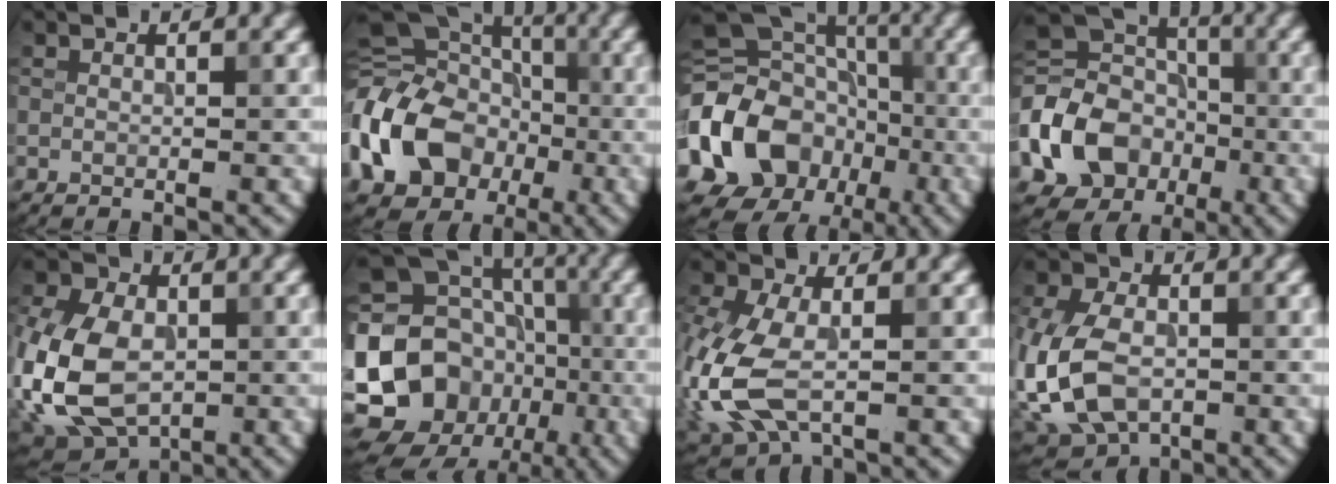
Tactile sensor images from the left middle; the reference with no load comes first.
{"total": 15.3, "force": [-4.0, 11.7, 9.0], "torque": [-0.189, -0.006, -0.087]}
{"total": 13.6, "force": [-3.8, 10.9, 7.1], "torque": [-0.162, -0.011, -0.080]}
{"total": 11.6, "force": [-3.6, 9.3, 5.9], "torque": [-0.140, -0.009, -0.083]}
{"total": 11.1, "force": [-2.0, 7.5, 7.9], "torque": [-0.191, -0.014, -0.050]}
{"total": 19.5, "force": [-5.2, 16.8, 8.3], "torque": [-0.179, -0.002, -0.109]}
{"total": 9.0, "force": [-1.9, 5.2, 7.1], "torque": [-0.183, -0.008, -0.047]}
{"total": 9.9, "force": [-1.9, 6.7, 7.1], "torque": [-0.180, -0.013, -0.043]}